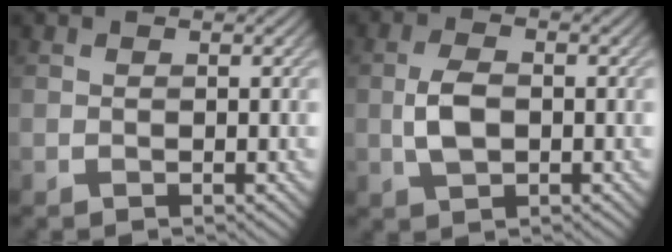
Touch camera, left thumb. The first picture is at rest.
{"total": 4.1, "force": [-0.3, 2.3, 3.4], "torque": [-0.085, 0.004, -0.008]}